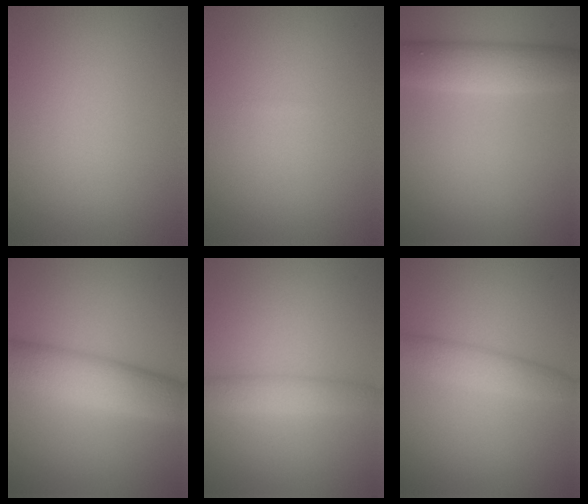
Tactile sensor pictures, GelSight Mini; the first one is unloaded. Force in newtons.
{"total": 0.0}
{"total": 5.2, "press": 5.2, "slide": 0.3}
{"total": 6.5, "press": 6.5, "slide": 0.1}
{"total": 2.6, "press": 2.6, "slide": 0.1}
{"total": 3.0, "press": 3.0, "slide": 0.1}